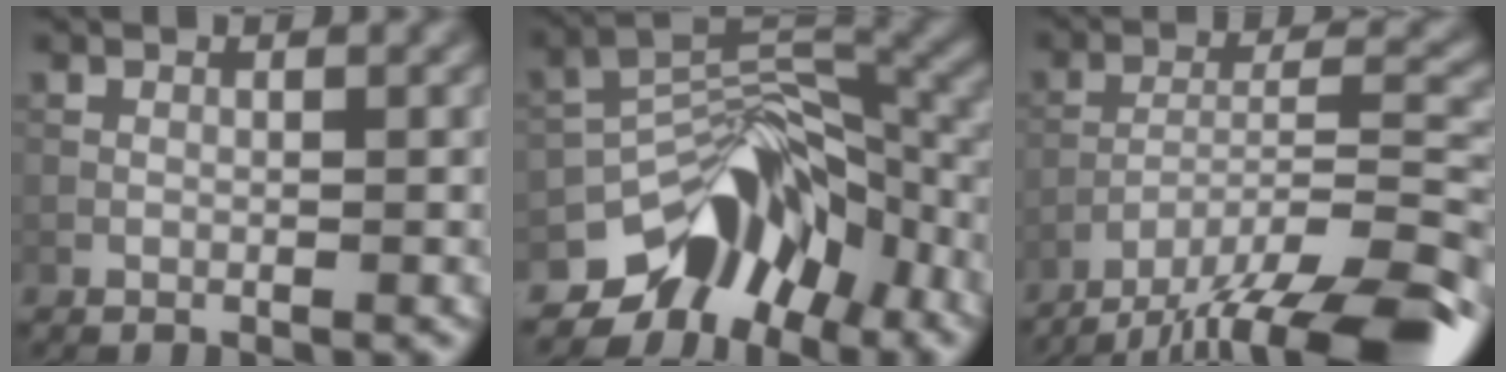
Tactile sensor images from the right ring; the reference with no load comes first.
{"total": 10.3, "force": [-6.4, 5.8, 5.6], "torque": [-0.064, 0.007, -0.119]}
{"total": 15.1, "force": [-12.6, 3.3, 7.8], "torque": [-0.128, -0.002, -0.184]}